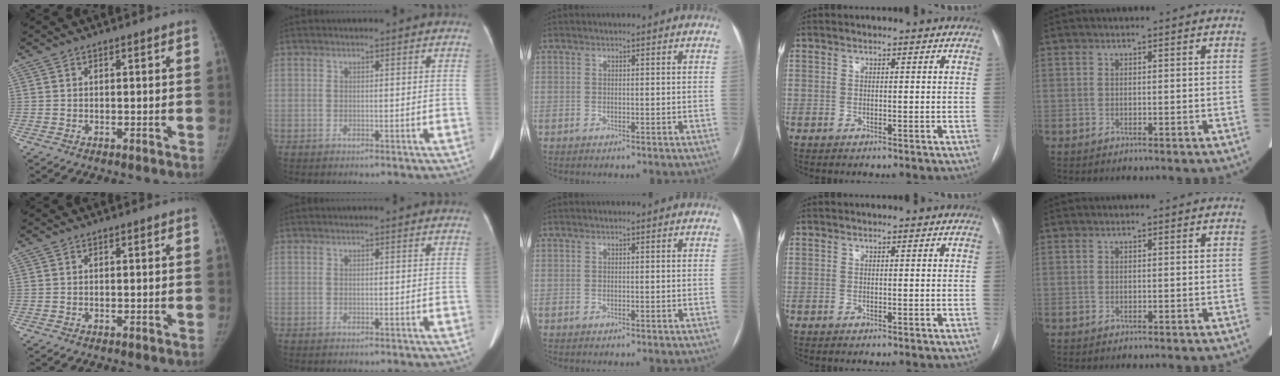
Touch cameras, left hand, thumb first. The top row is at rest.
{}